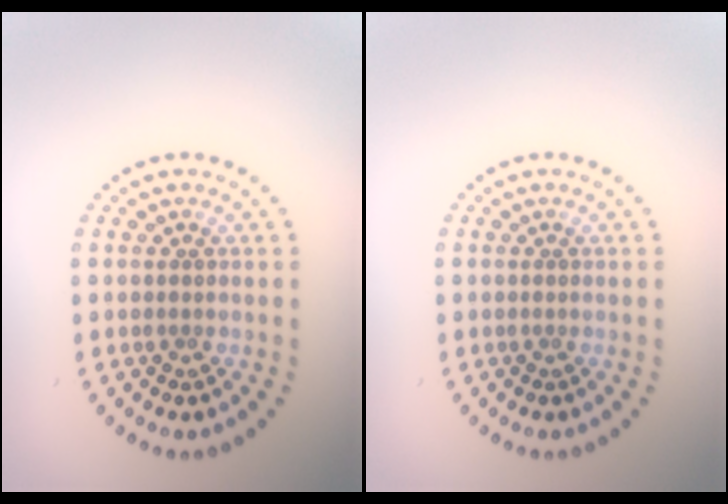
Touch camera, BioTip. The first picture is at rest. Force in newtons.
{"total": 0.0}